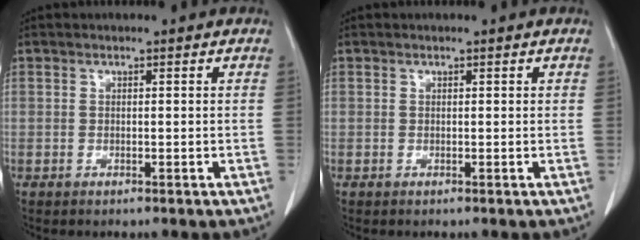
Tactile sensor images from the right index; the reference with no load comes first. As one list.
[{"total": 0.0}]